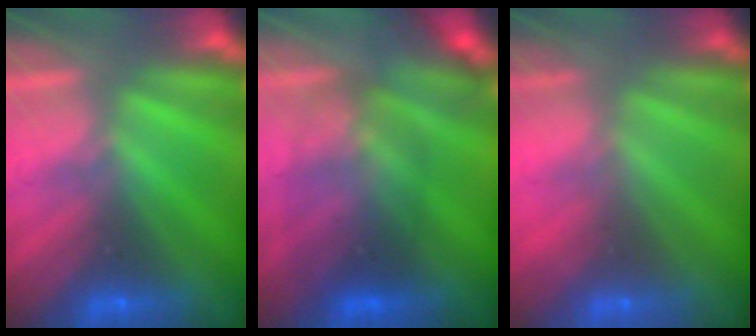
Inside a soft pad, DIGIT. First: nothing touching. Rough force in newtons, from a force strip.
{"total": 2.6}
{"total": 2.5}